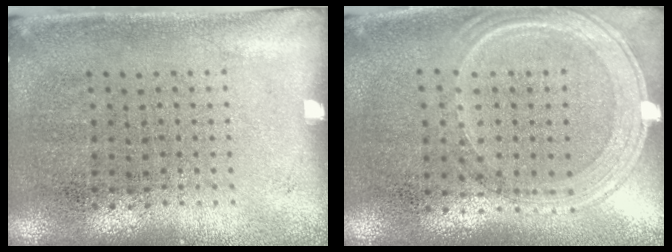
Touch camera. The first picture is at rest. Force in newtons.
{"total": 1.3, "press": 1.2, "slide": 0.5}